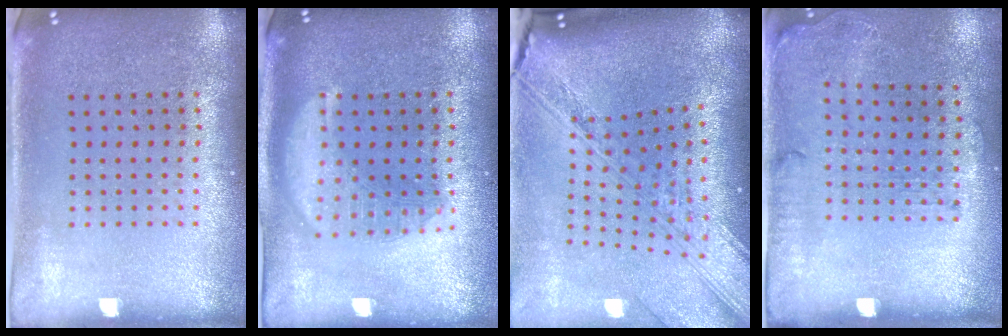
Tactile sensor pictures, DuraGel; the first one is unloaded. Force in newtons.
{"total": 2.8, "press": 2.8, "slide": 0.3}
{"total": 4.1, "press": 2.9, "slide": 2.8}
{"total": 1.7, "press": 1.2, "slide": 1.2}